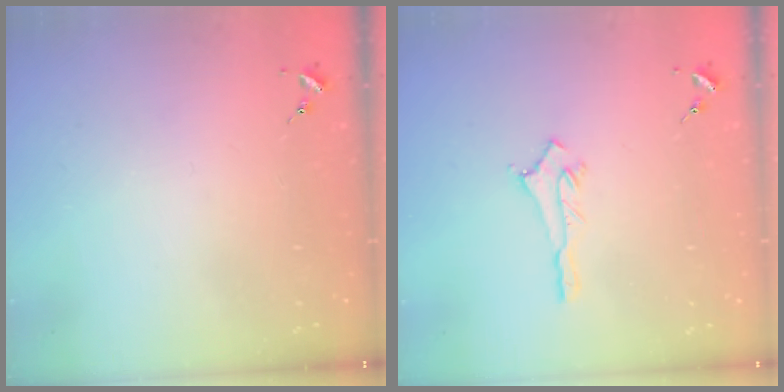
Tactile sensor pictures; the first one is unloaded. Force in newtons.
{"total": 2.8, "press": 2.8, "slide": 0.3}